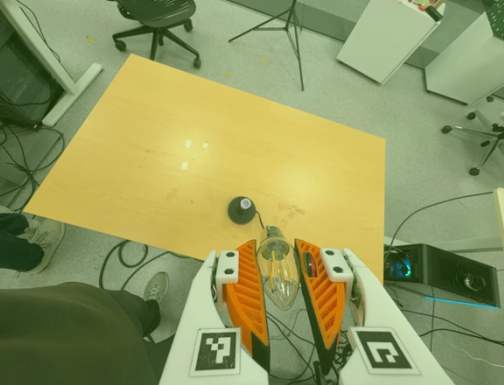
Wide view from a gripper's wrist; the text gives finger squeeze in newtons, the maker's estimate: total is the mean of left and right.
{"total": 15.8, "left": 17.5, "right": 14.1}